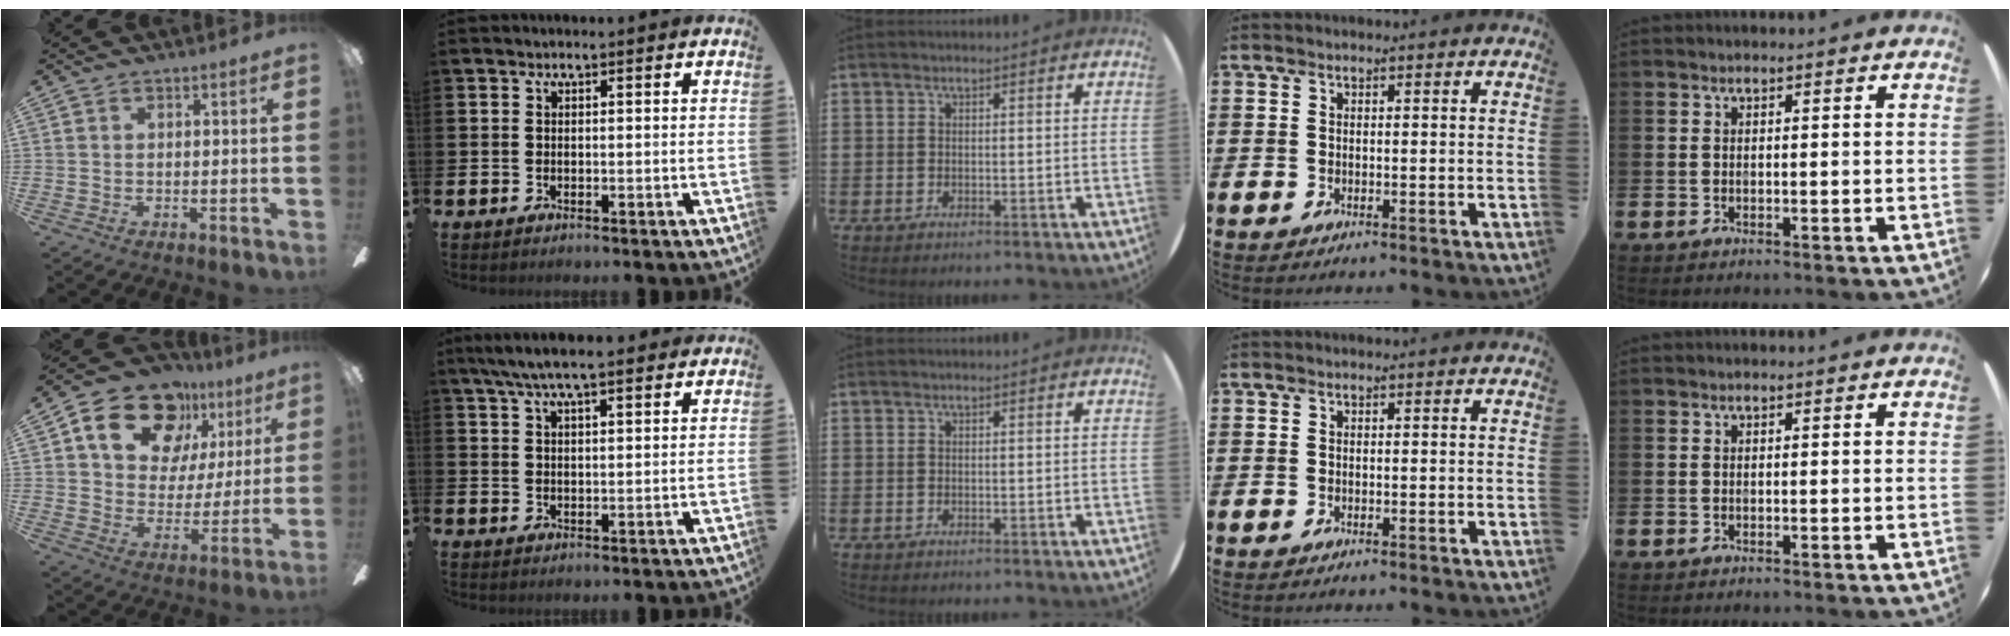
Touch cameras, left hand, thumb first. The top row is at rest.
{"thumb": {"total": 19.4, "force": [11.4, 12.5, 9.5], "torque": [-0.153, -0.050, 0.205]}, "index": {"total": 6.5, "force": [5.7, 1.1, 2.9], "torque": [-0.066, -0.013, 0.103]}}